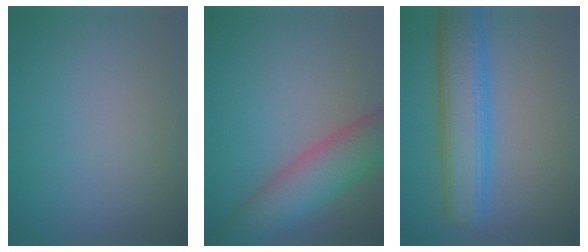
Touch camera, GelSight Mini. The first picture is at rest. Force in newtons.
{"total": 7.1, "press": 7.0, "slide": 0.2}
{"total": 7.3, "press": 7.3, "slide": 0.2}